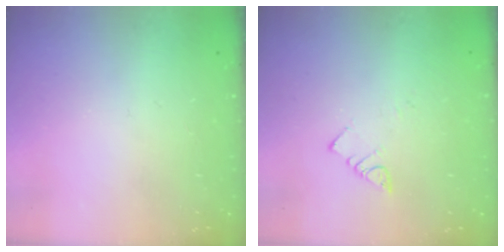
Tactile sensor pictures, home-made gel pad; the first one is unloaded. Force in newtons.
{"total": 3.9, "press": 3.8, "slide": 0.5}